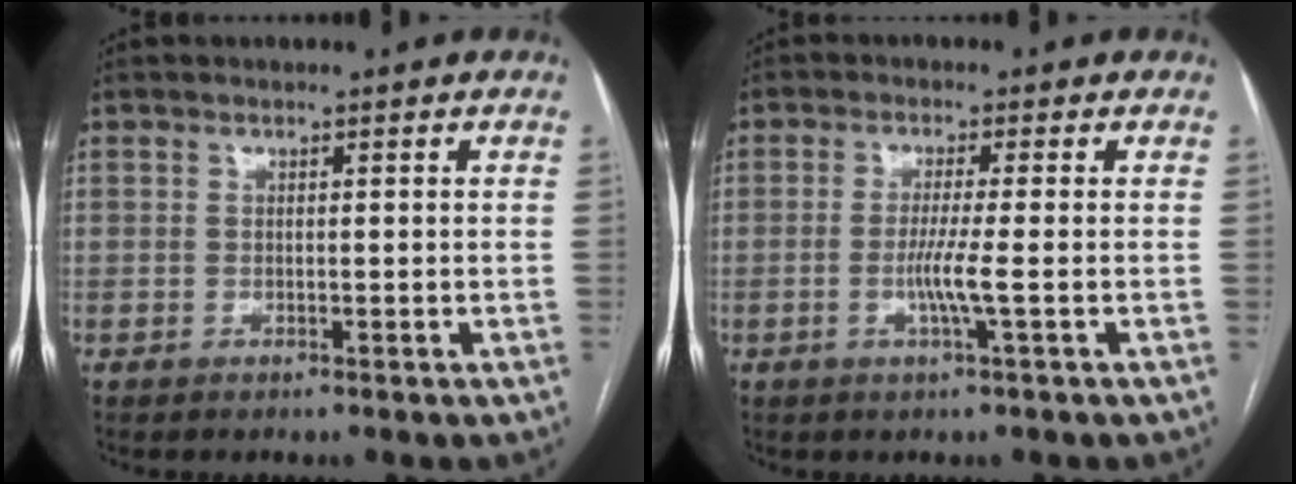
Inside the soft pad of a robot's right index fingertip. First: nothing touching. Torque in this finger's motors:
{"motor_torque": [0.64, 0.09, 0.15, 0.08]}